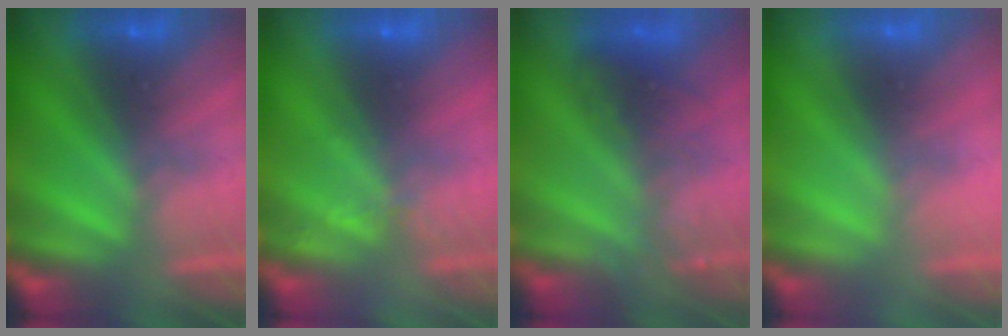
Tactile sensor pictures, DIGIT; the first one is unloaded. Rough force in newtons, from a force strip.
{"total": 2.1}
{"total": 2.9}
{"total": 2.1}